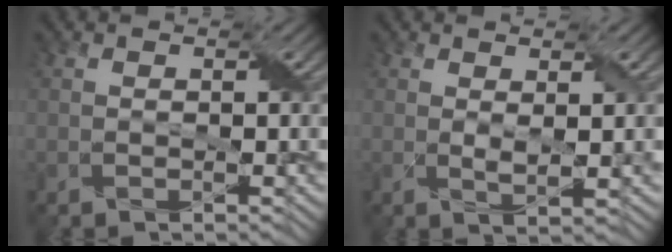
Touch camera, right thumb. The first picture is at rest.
{"total": 1.8, "force": [0.9, 0.4, 1.6], "torque": [-0.039, -0.004, 0.019]}